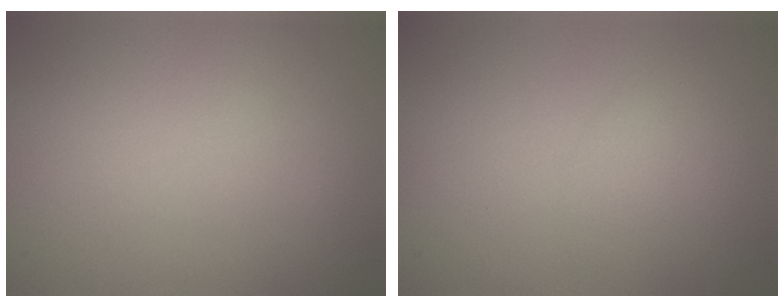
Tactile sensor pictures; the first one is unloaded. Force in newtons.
{"total": 1.0, "press": 1.0, "slide": 0.1}